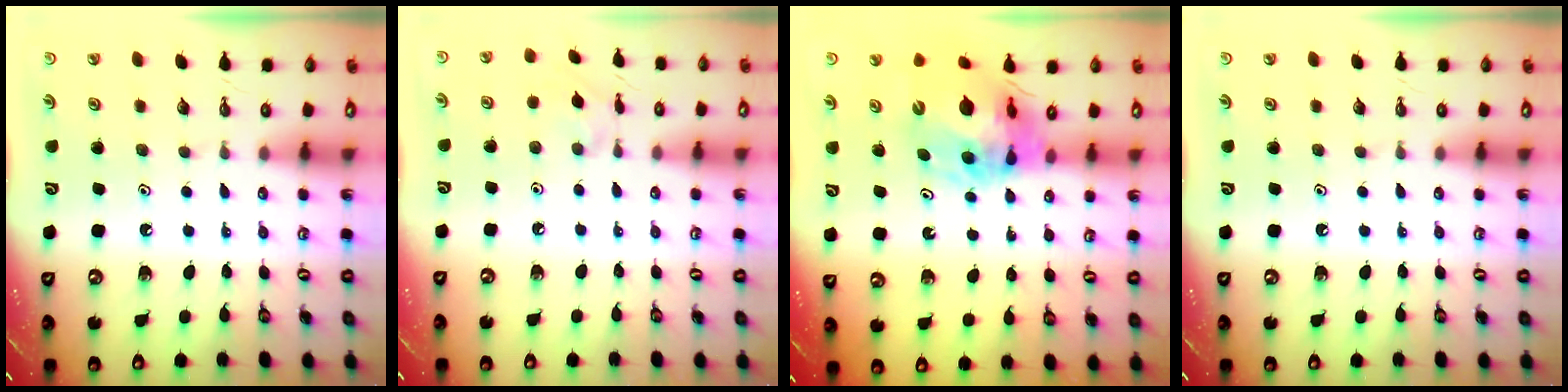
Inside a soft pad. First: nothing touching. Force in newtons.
{"total": 1.6, "press": 1.5, "slide": 0.4}
{"total": 16.1, "press": 16.0, "slide": 1.6}
{"total": 0.0}